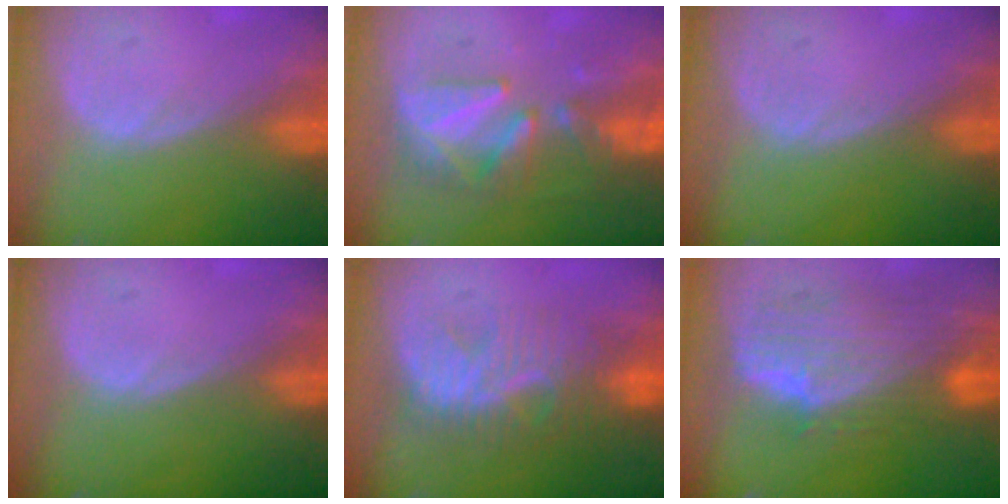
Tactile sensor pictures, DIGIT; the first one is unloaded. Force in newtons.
{"total": 7.8, "press": 7.6, "slide": 1.4}
{"total": 0.0}
{"total": 0.0}
{"total": 8.4, "press": 8.0, "slide": 2.4}
{"total": 10.0, "press": 8.9, "slide": 4.5}